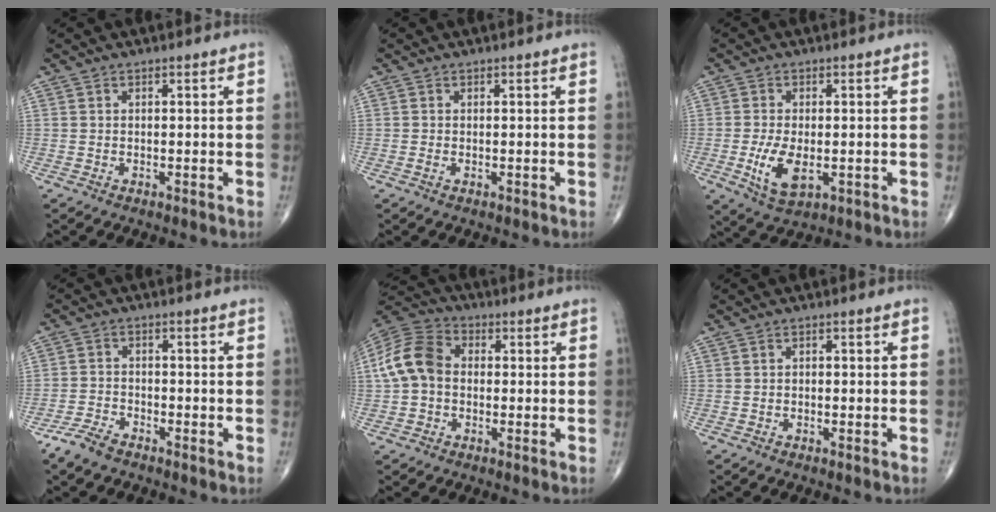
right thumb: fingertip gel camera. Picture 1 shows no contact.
{"total": 0.0}
{"total": 7.3, "force": [-1.5, 3.7, 6.1], "torque": [-0.115, -0.011, -0.019]}
{"total": 4.5, "force": [-3.6, 1.7, 2.1], "torque": [-0.049, 0.008, -0.072]}
{"total": 10.8, "force": [0.0, 8.1, 7.1], "torque": [-0.137, 0.034, -0.012]}
{"total": 0.5, "force": [-0.1, 0.4, 0.3], "torque": [0.001, 0.002, -0.007]}